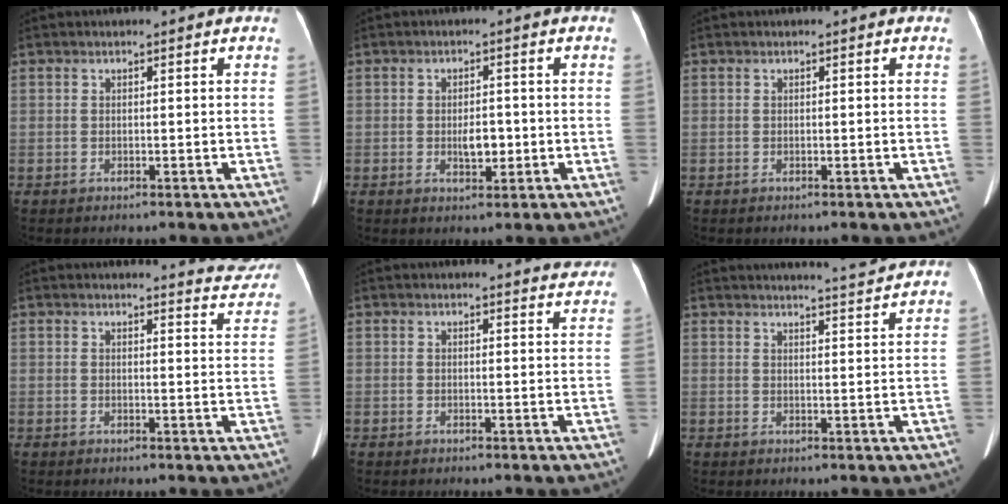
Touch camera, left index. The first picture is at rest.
{"total": 3.2, "force": [-0.7, 1.6, 2.7], "torque": [-0.045, 0.001, -0.006]}
{"total": 0.0}
{"total": 5.9, "force": [5.9, 0.3, -0.2], "torque": [0.007, -0.030, 0.047]}
{"total": 4.7, "force": [4.7, 0.5, 0.3], "torque": [0.000, -0.012, 0.031]}
{"total": 6.3, "force": [6.0, -1.4, 1.0], "torque": [-0.020, -0.007, 0.074]}